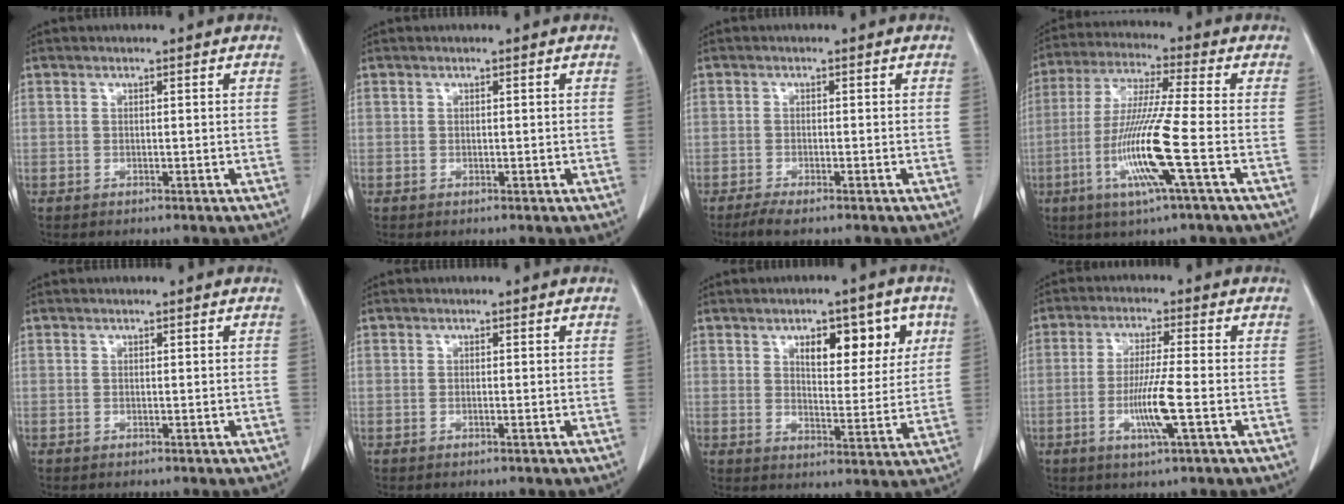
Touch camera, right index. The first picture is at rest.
{"total": 0.0}
{"total": 2.5, "force": [-1.9, 0.2, 1.6], "torque": [-0.034, -0.007, -0.036]}
{"total": 12.7, "force": [-3.9, -1.0, 12.1], "torque": [-0.244, -0.018, -0.081]}
{"total": 0.0}
{"total": 0.0}
{"total": 10.0, "force": [4.4, 4.1, 8.0], "torque": [-0.104, 0.008, 0.065]}
{"total": 7.2, "force": [-2.0, -0.4, 6.9], "torque": [-0.130, -0.010, -0.037]}